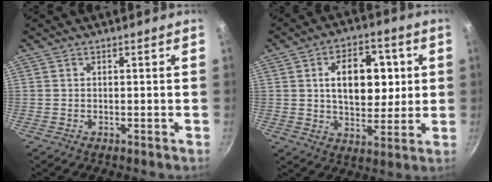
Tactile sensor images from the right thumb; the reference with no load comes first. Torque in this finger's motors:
{"motor_torque": [1.56, 1.46, 1.19, 0.01, 0.32]}